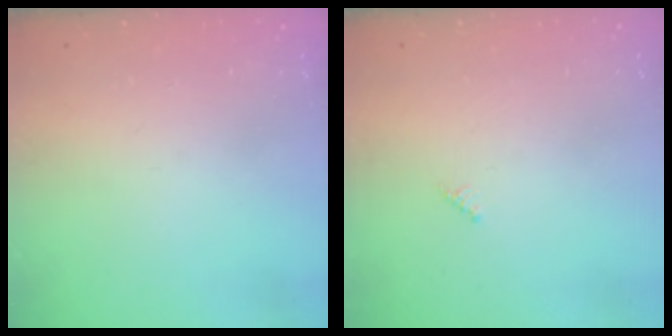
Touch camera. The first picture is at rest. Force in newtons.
{"total": 2.0, "press": 2.0, "slide": 0.2}